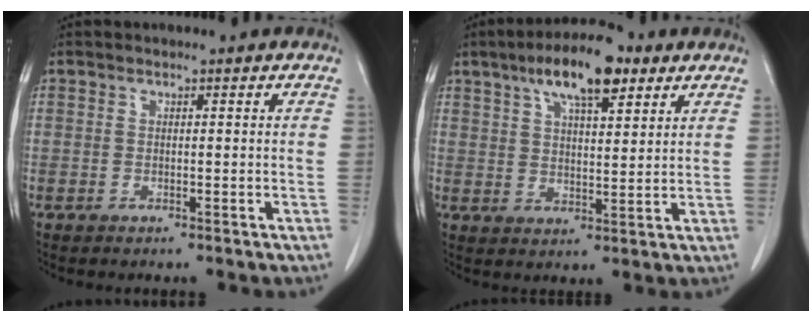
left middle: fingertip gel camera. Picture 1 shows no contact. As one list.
[{"total": 10.9, "force": [6.4, 3.1, 8.2], "torque": [-0.143, 0.018, 0.104]}]